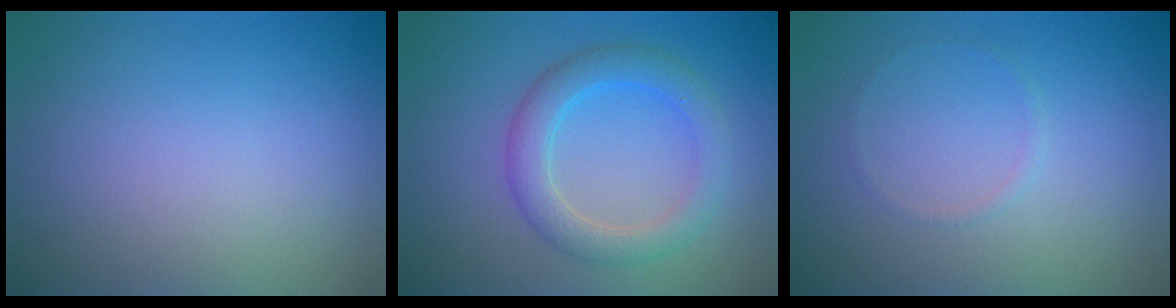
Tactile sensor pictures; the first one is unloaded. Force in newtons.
{"total": 3.9, "press": 3.9, "slide": 0.2}
{"total": 0.6, "press": 0.6, "slide": 0.0}